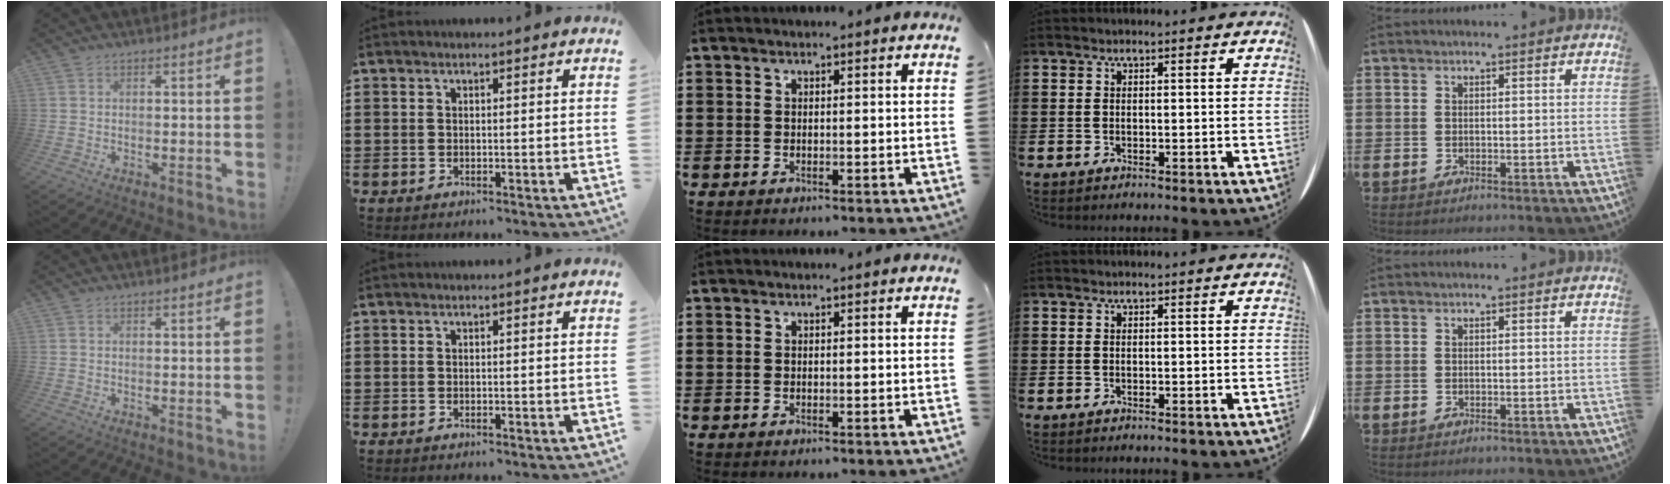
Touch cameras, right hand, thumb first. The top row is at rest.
{}